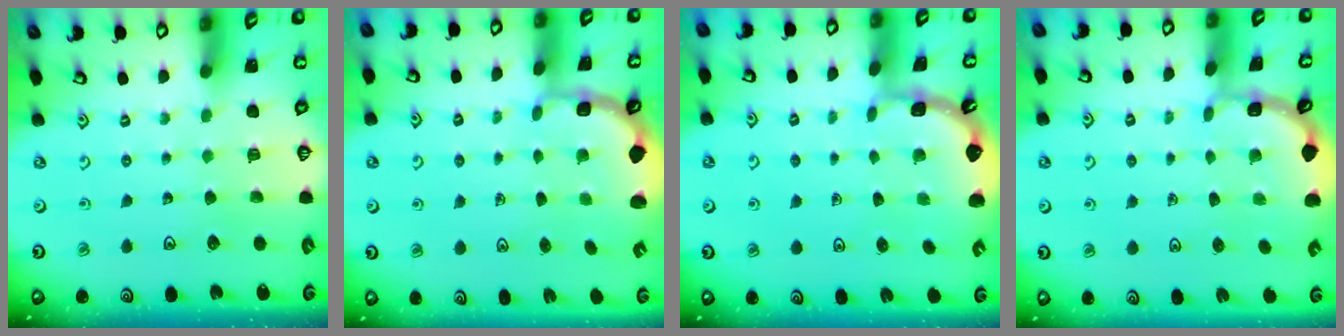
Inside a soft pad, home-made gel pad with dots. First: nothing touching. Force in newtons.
{"total": 2.6, "press": 1.8, "slide": 1.9}
{"total": 1.4, "press": 1.4, "slide": 0.1}
{"total": 1.7, "press": 1.7, "slide": 0.1}